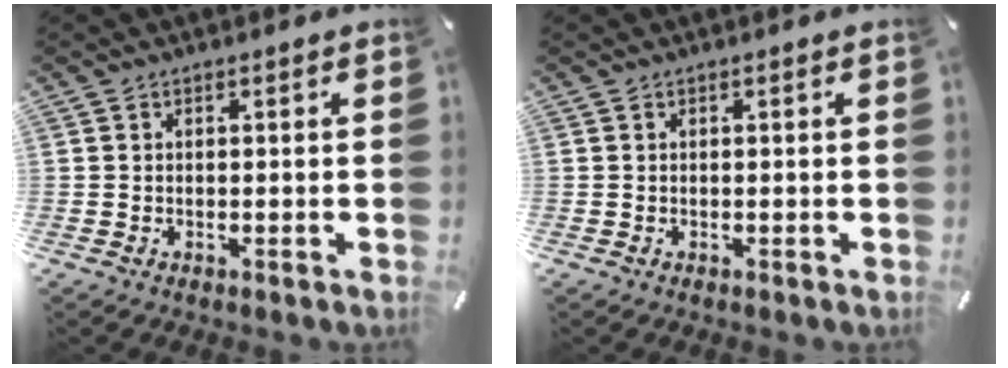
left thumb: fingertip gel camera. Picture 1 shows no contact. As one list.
[{"total": 0.0}]